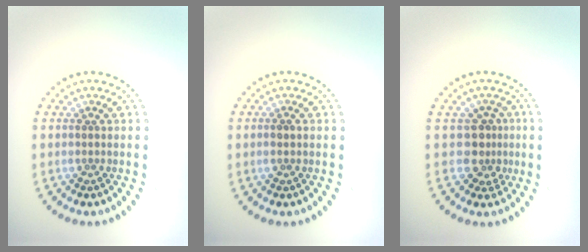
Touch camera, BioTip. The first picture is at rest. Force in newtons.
{"total": 0.5, "press": 0.4, "slide": 0.3}
{"total": 2.5, "press": 1.8, "slide": 1.8}